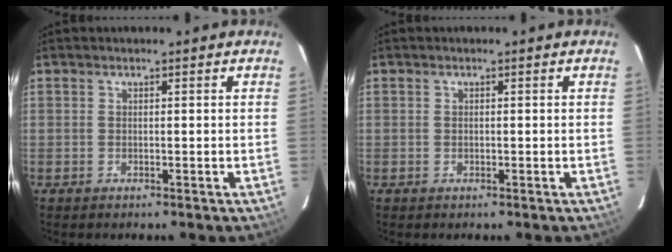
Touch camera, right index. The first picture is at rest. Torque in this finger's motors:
{"motor_torque": [-0.10, 0.00, -0.10, -0.01]}